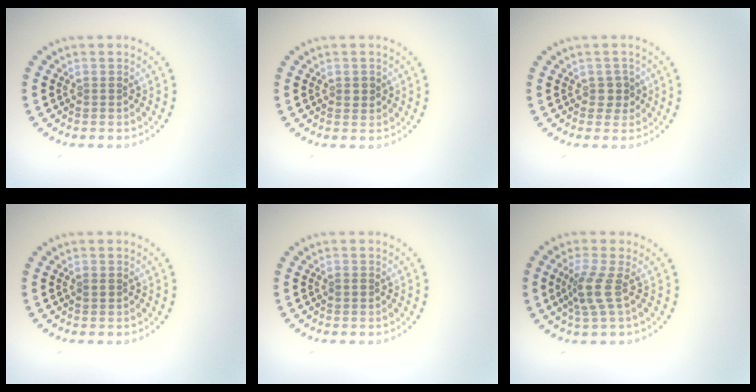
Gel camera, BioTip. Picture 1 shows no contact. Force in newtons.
{"total": 1.0, "press": 0.9, "slide": 0.1}
{"total": 1.5, "press": 1.3, "slide": 0.8}
{"total": 0.8, "press": 0.8, "slide": 0.1}
{"total": 0.7, "press": 0.7, "slide": 0.0}
{"total": 2.7, "press": 2.1, "slide": 1.7}